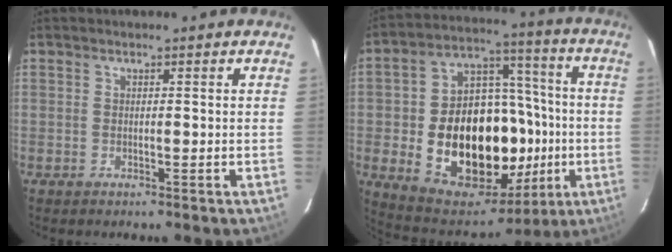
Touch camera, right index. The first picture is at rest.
{"total": 26.2, "force": [-4.8, 17.4, 19.0], "torque": [-0.352, 0.036, -0.046]}